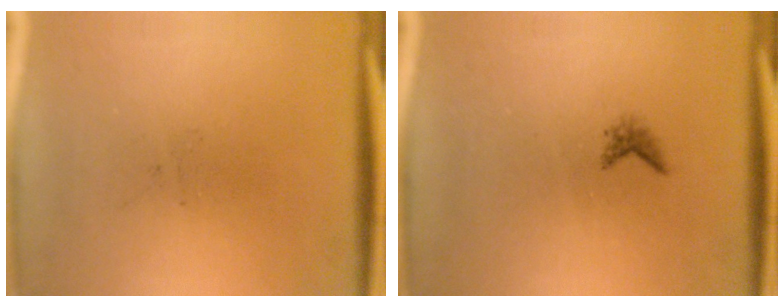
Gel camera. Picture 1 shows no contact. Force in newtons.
{"total": 0.9}